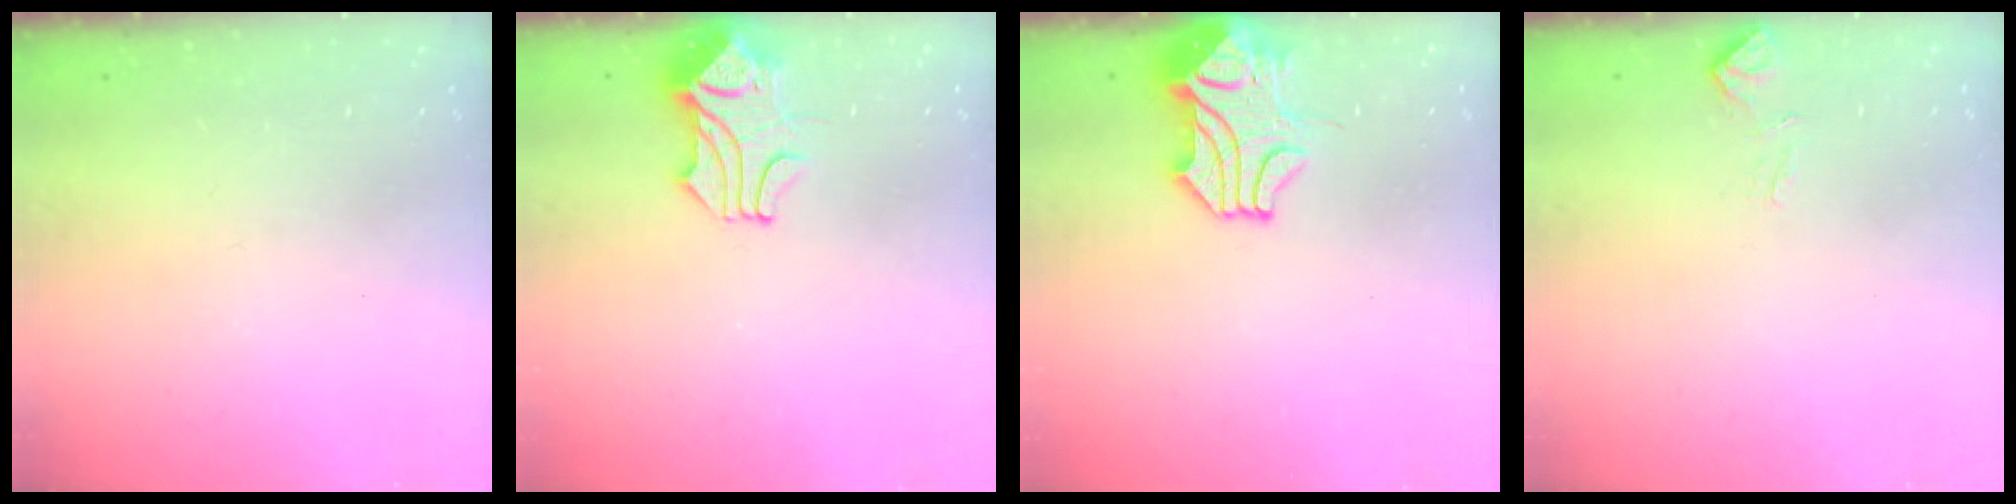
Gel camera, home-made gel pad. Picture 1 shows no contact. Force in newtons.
{"total": 1.7, "press": 1.3, "slide": 1.1}
{"total": 3.6, "press": 3.4, "slide": 1.0}
{"total": 2.3, "press": 2.2, "slide": 0.6}